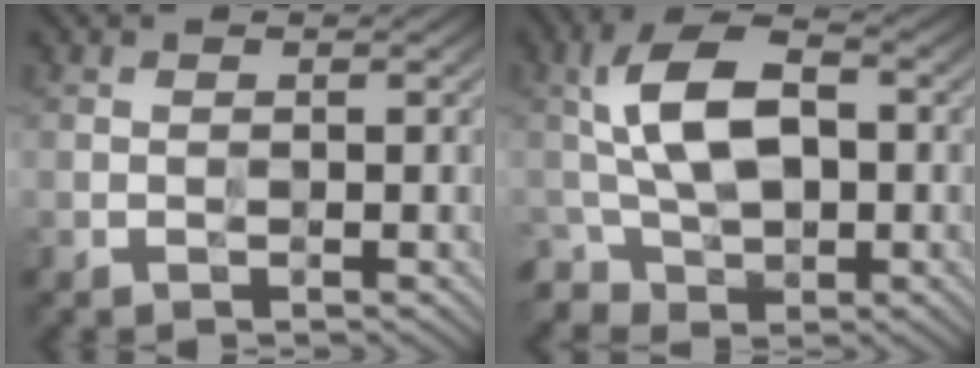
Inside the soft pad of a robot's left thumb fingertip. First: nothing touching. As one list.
[{"total": 8.3, "force": [-0.5, 5.0, 6.6], "torque": [-0.137, 0.009, -0.014]}]